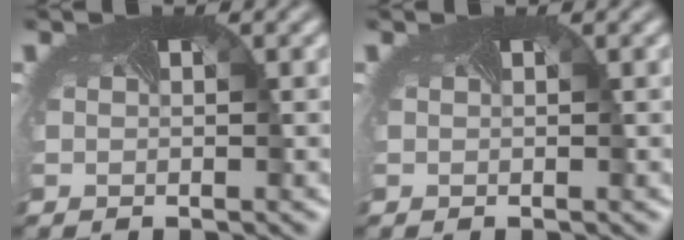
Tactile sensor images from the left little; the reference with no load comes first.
{"total": 0.0}